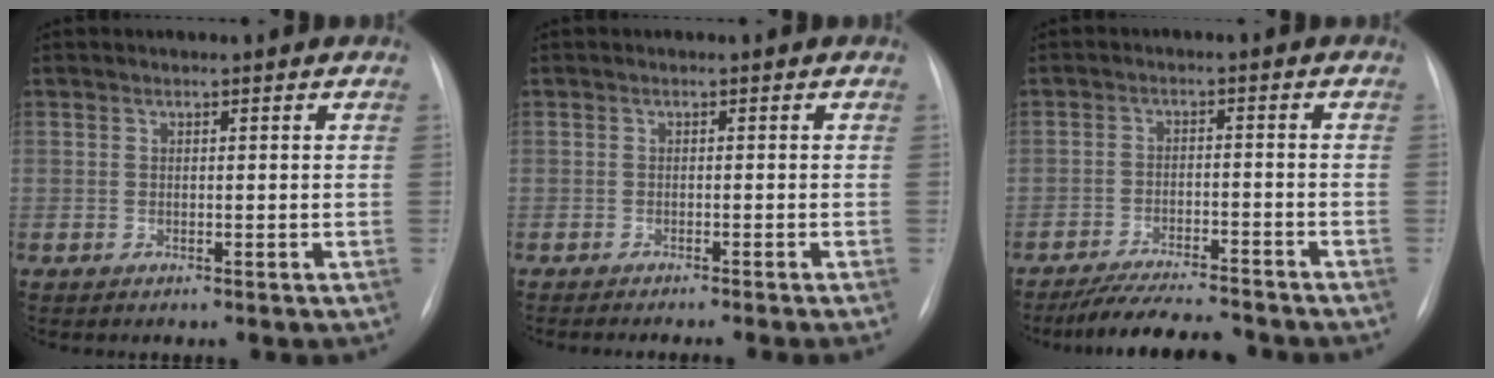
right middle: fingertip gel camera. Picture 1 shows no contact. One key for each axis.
{"total": 6.1, "fx": -5.2, "fy": -0.9, "fz": 3.1, "tx": -0.013, "ty": -0.007, "tz": -0.070}
{"total": 10.7, "fx": -9.7, "fy": 1.2, "fz": 4.2, "tx": -0.066, "ty": -0.007, "tz": -0.151}